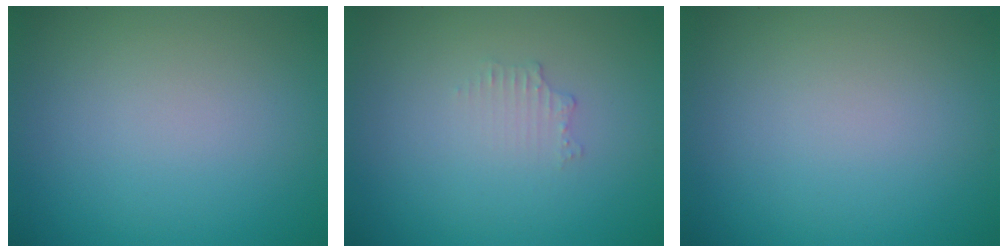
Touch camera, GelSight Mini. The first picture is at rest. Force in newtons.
{"total": 0.6, "press": 0.4, "slide": 0.3}
{"total": 0.0}